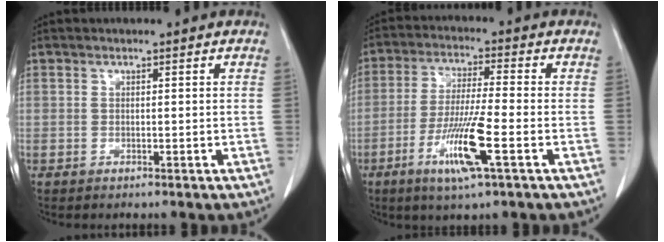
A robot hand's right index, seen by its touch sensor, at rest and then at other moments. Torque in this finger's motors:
{"motor_torque": [0.63, -0.18, 0.34, 0.14]}